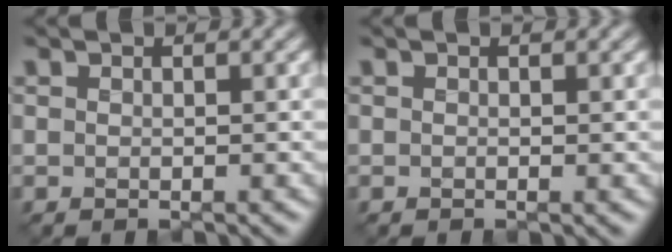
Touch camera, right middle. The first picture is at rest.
{"total": 0.0}